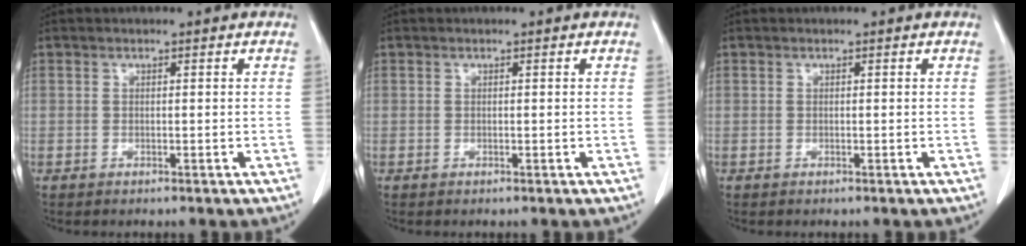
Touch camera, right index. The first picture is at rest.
{"total": 0.0}
{"total": 0.0}